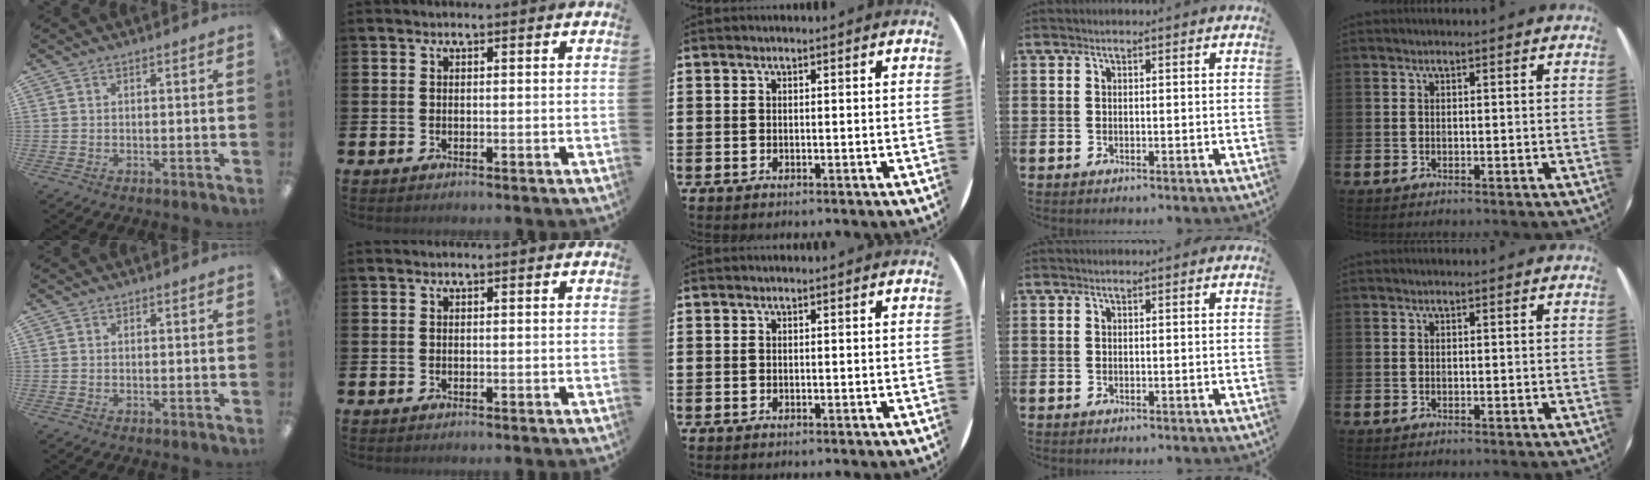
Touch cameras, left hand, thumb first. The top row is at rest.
{}